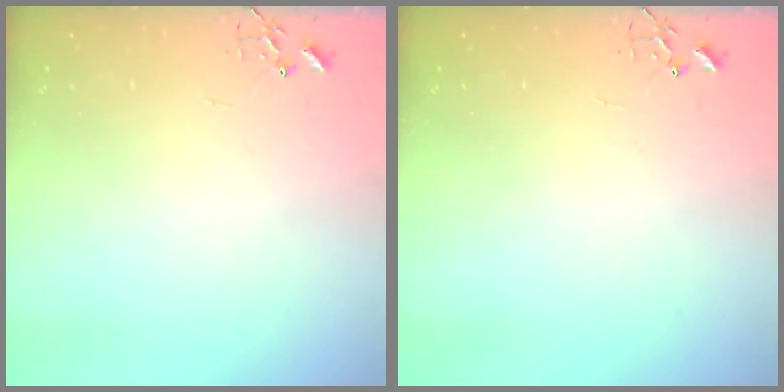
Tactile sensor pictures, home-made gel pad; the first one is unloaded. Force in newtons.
{"total": 0.0}